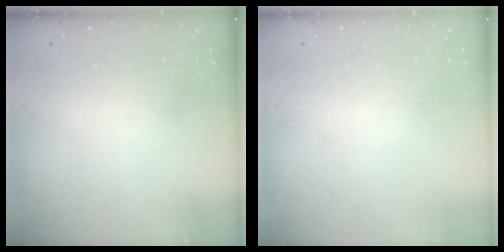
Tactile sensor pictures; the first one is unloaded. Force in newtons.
{"total": 0.0}